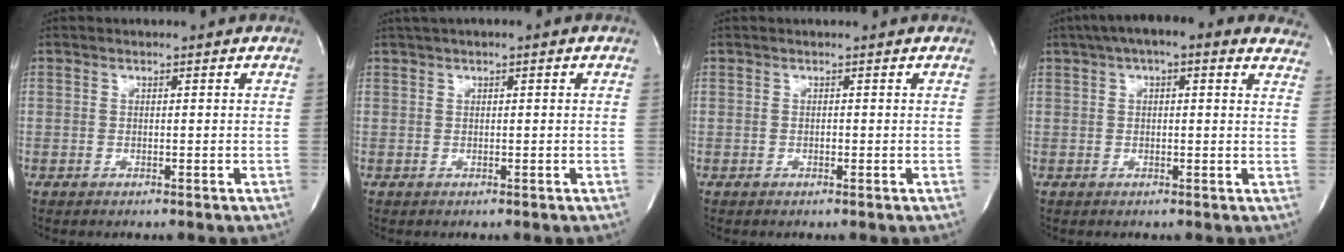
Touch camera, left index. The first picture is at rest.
{"total": 1.9, "force": [0.9, 0.3, 1.6], "torque": [-0.035, 0.016, 0.017]}
{"total": 0.0}
{"total": 14.4, "force": [10.5, 4.1, 9.1], "torque": [-0.130, 0.045, 0.122]}